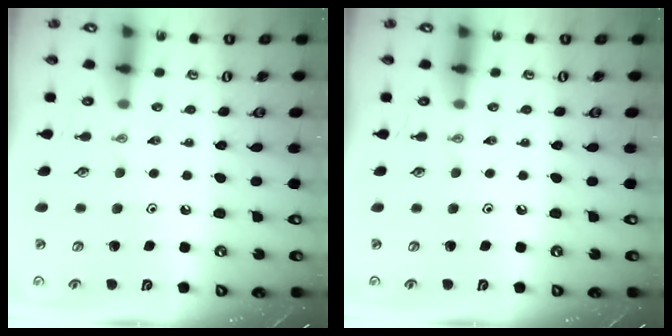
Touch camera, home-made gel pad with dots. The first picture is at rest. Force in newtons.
{"total": 0.0}